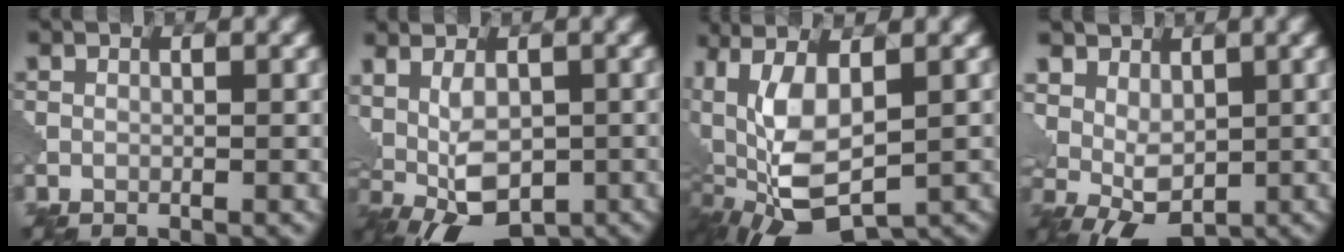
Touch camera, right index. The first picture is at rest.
{"total": 6.8, "force": [0.1, 3.9, 5.6], "torque": [-0.092, 0.000, 0.012]}
{"total": 11.3, "force": [0.1, 5.5, 9.9], "torque": [-0.202, -0.010, 0.014]}
{"total": 5.2, "force": [1.5, 3.7, 3.3], "torque": [-0.049, 0.002, 0.022]}